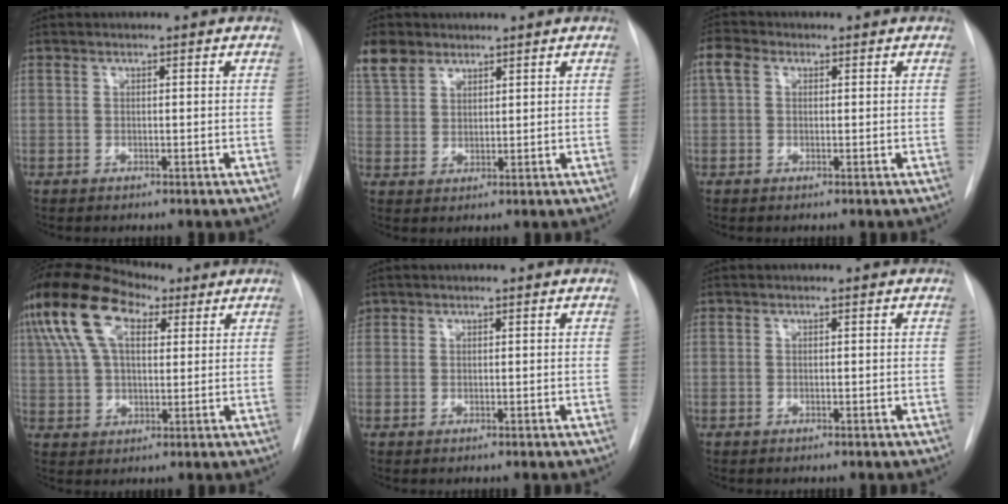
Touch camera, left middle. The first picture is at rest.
{"total": 6.1, "force": [4.7, 3.5, 1.9], "torque": [-0.044, 0.014, 0.101]}
{"total": 2.8, "force": [0.9, 2.0, 1.7], "torque": [-0.044, 0.022, 0.019]}
{"total": 14.6, "force": [7.2, 7.2, 10.5], "torque": [-0.233, 0.056, 0.134]}
{"total": 1.3, "force": [0.8, 1.0, 0.1], "torque": [0.001, 0.013, 0.014]}
{"total": 0.0}